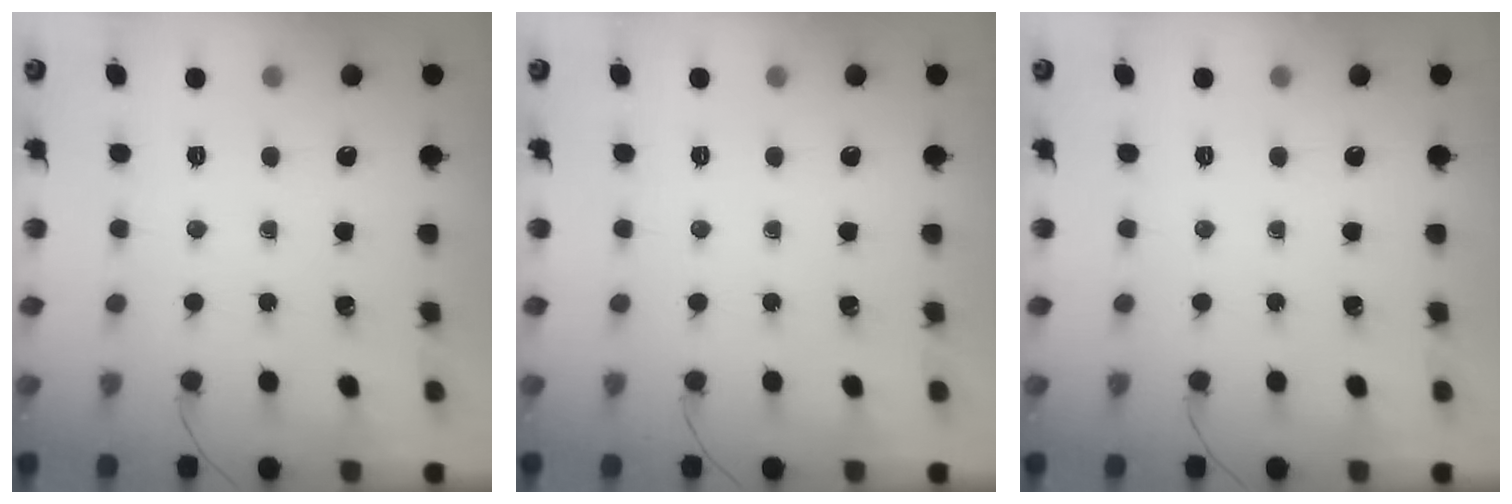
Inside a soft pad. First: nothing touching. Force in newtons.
{"total": 0.0}
{"total": 0.0}